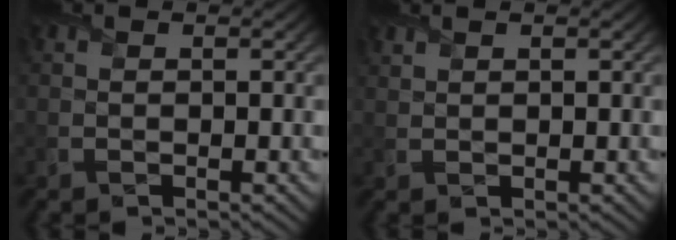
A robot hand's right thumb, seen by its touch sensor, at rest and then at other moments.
{"total": 1.3, "force": [1.2, 0.2, 0.4], "torque": [-0.016, 0.002, 0.031]}